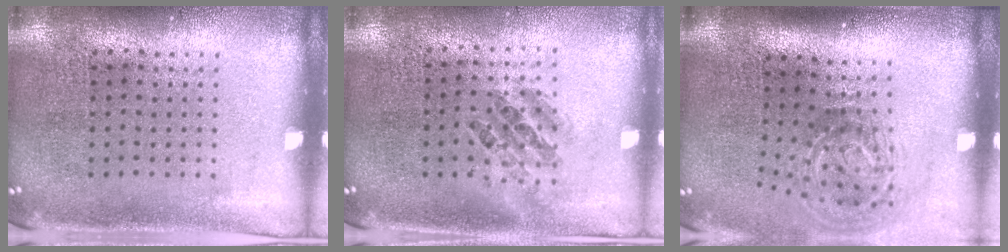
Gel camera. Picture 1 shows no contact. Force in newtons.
{"total": 0.8, "press": 0.7, "slide": 0.4}
{"total": 2.1, "press": 1.2, "slide": 1.6}